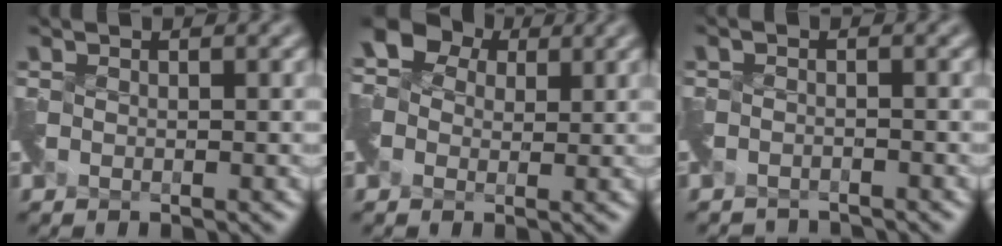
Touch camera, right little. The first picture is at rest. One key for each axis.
{"total": 5.1, "fx": 0.7, "fy": 4.3, "fz": 2.7, "tx": -0.059, "ty": 0.018, "tz": 0.008}
{"total": 2.8, "fx": -2.8, "fy": 0.2, "fz": -0.4, "tx": 0.010, "ty": -0.022, "tz": -0.055}